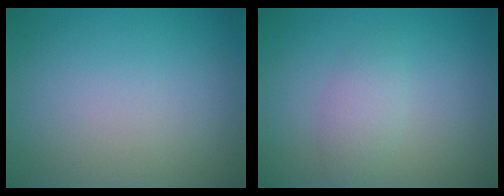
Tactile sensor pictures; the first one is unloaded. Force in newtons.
{"total": 1.9, "press": 1.9, "slide": 0.1}